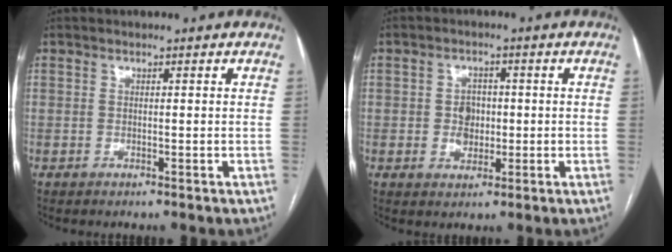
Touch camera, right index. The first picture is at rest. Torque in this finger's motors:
{"motor_torque": [0.61, 0.02, 0.04, 0.06]}